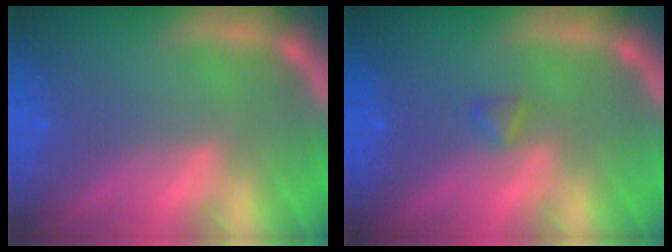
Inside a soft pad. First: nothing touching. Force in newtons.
{"total": 0.9}